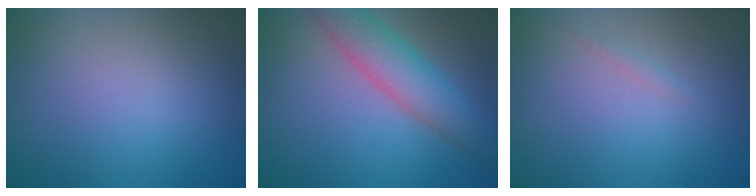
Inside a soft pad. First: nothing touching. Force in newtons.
{"total": 5.3, "press": 5.3, "slide": 0.0}
{"total": 0.6, "press": 0.6, "slide": 0.1}